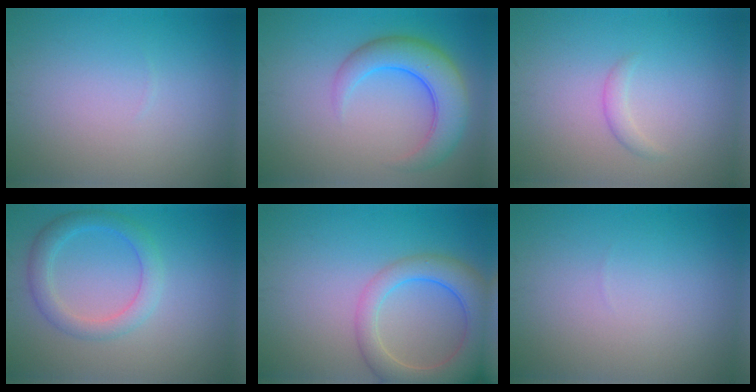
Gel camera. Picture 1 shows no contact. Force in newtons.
{"total": 5.8, "press": 5.8, "slide": 0.2}
{"total": 1.1, "press": 1.1, "slide": 0.1}
{"total": 3.2, "press": 3.2, "slide": 0.1}
{"total": 7.2, "press": 7.2, "slide": 0.5}
{"total": 0.0}